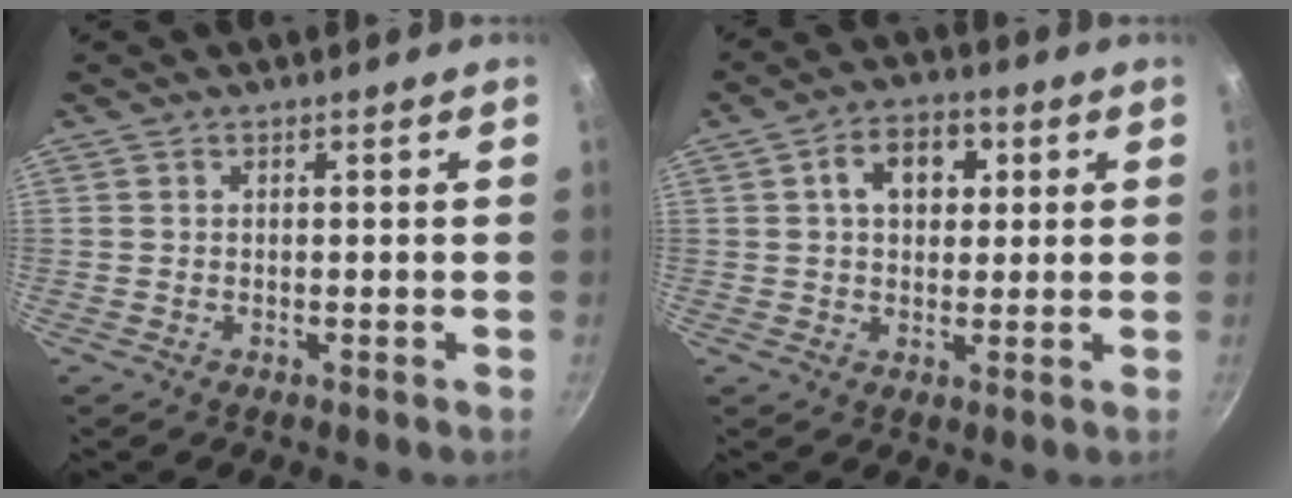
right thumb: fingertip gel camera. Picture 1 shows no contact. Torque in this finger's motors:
{"motor_torque": [0.20, 2.25, 1.08, -0.09, 0.05]}